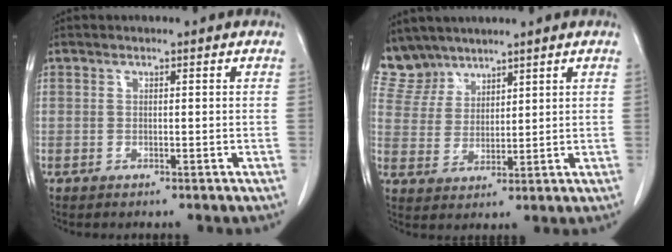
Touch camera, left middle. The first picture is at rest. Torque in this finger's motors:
{"motor_torque": [0.31, -0.31, 0.07, -0.03]}